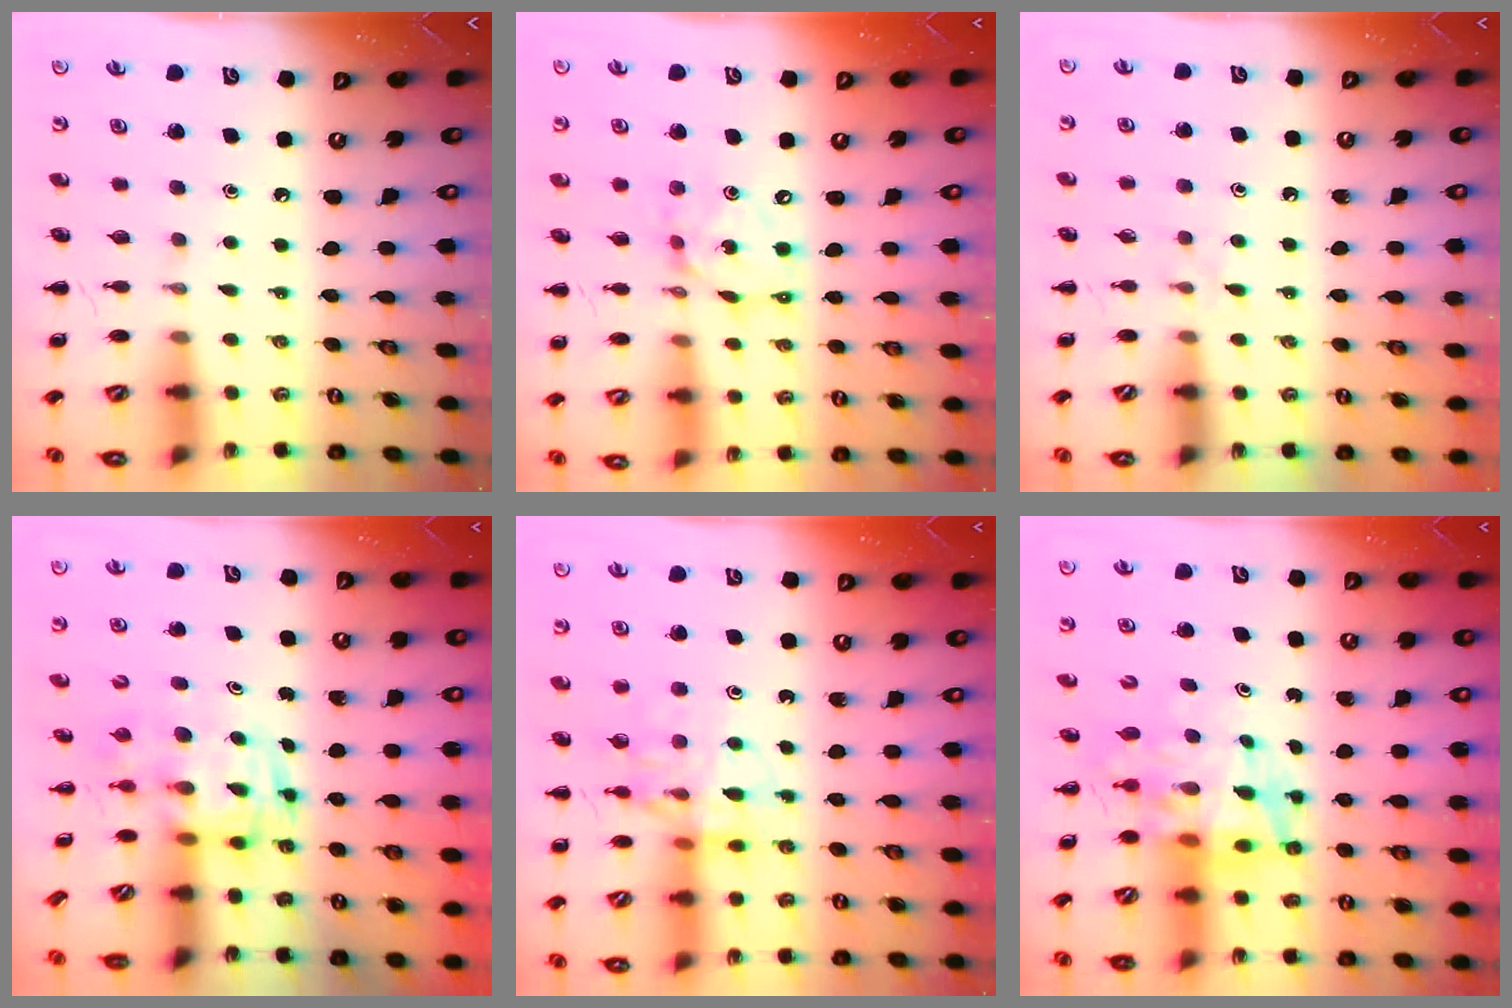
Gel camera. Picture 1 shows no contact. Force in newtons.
{"total": 9.0, "press": 8.7, "slide": 2.1}
{"total": 3.4, "press": 3.2, "slide": 1.2}
{"total": 2.8, "press": 2.7, "slide": 0.6}
{"total": 11.0, "press": 10.9, "slide": 1.8}
{"total": 7.9, "press": 7.8, "slide": 1.7}